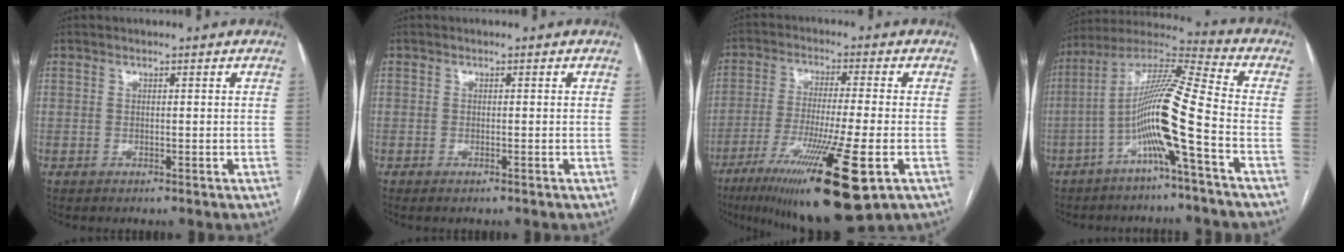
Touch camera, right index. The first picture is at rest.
{"total": 0.7, "force": [-0.5, 0.0, 0.5], "torque": [-0.011, -0.002, -0.007]}
{"total": 18.0, "force": [-8.6, 1.4, 15.8], "torque": [-0.260, -0.046, -0.141]}
{"total": 12.9, "force": [-4.4, -1.2, 12.1], "torque": [-0.231, 0.014, -0.091]}